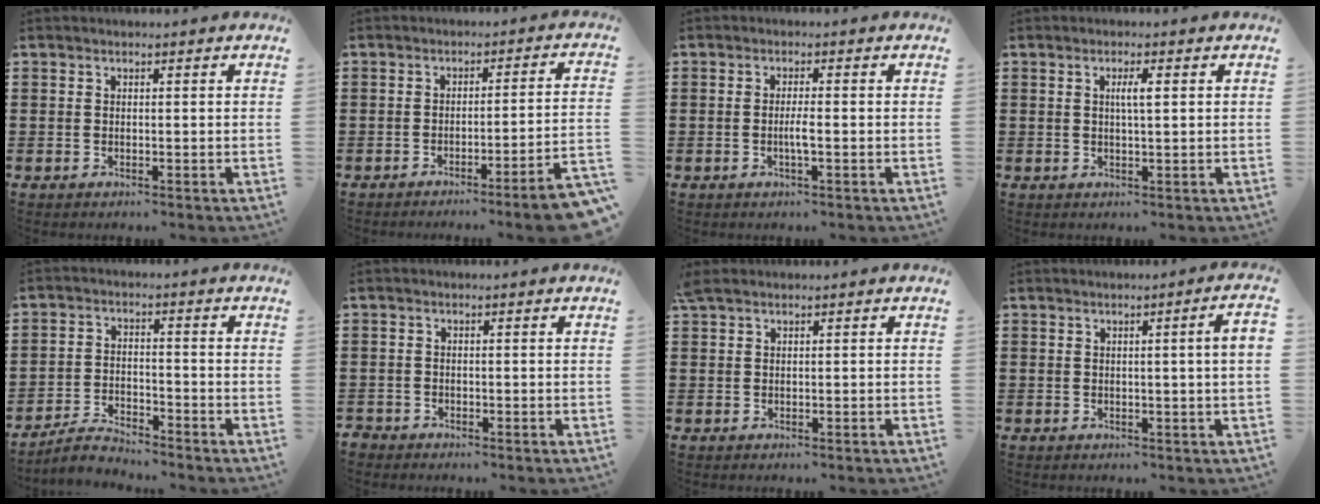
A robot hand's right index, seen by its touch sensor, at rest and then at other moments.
{"total": 5.3, "force": [-3.9, -0.7, 3.5], "torque": [-0.061, -0.021, -0.078]}
{"total": 2.3, "force": [-0.7, 0.1, 2.2], "torque": [-0.047, -0.003, -0.015]}
{"total": 2.4, "force": [0.6, 0.3, 2.3], "torque": [-0.045, 0.003, 0.007]}
{"total": 3.7, "force": [-3.7, 0.4, 0.6], "torque": [-0.022, 0.004, -0.077]}
{"total": 1.6, "force": [-1.6, 0.4, -0.1], "torque": [-0.002, 0.000, -0.036]}
{"total": 0.5, "force": [0.0, -0.1, 0.5], "torque": [-0.011, -0.004, 0.000]}
{"total": 2.5, "force": [0.2, -0.4, 2.5], "torque": [-0.040, -0.005, 0.000]}